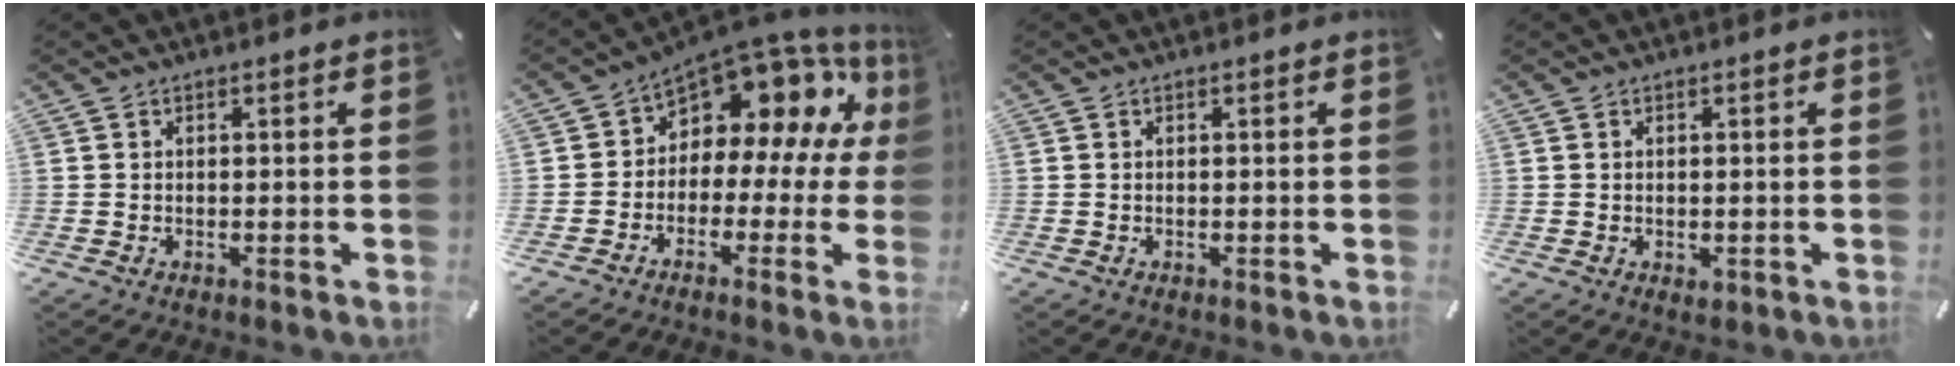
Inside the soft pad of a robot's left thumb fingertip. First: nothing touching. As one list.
[{"total": 11.8, "force": [6.0, 7.4, 6.8], "torque": [-0.108, -0.058, 0.101]}, {"total": 0.0}, {"total": 1.2, "force": [-0.2, 1.0, 0.7], "torque": [-0.011, 0.003, -0.003]}]